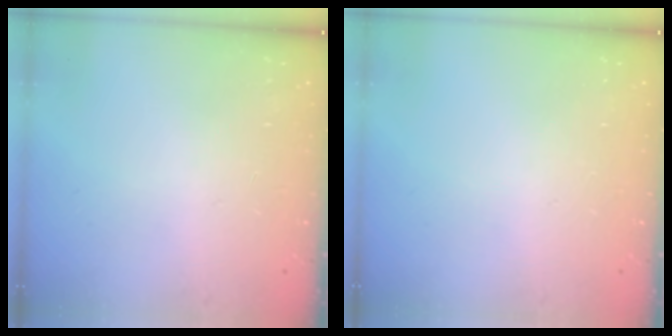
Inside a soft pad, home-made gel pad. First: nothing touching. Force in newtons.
{"total": 0.0}